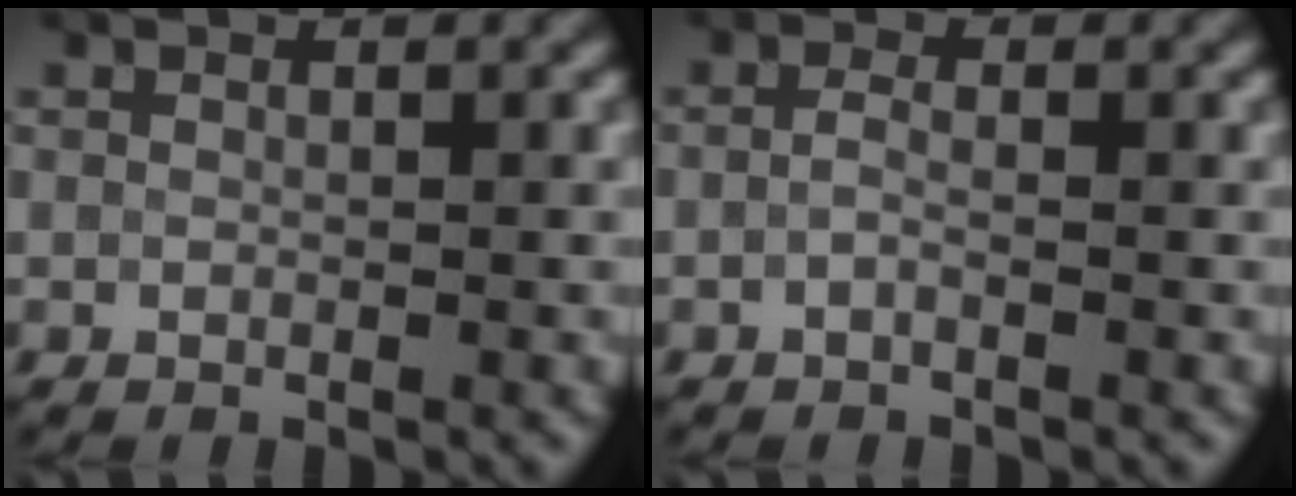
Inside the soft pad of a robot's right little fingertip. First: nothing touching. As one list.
[{"total": 0.8, "force": [-0.4, 0.0, 0.7], "torque": [-0.016, 0.003, -0.011]}]